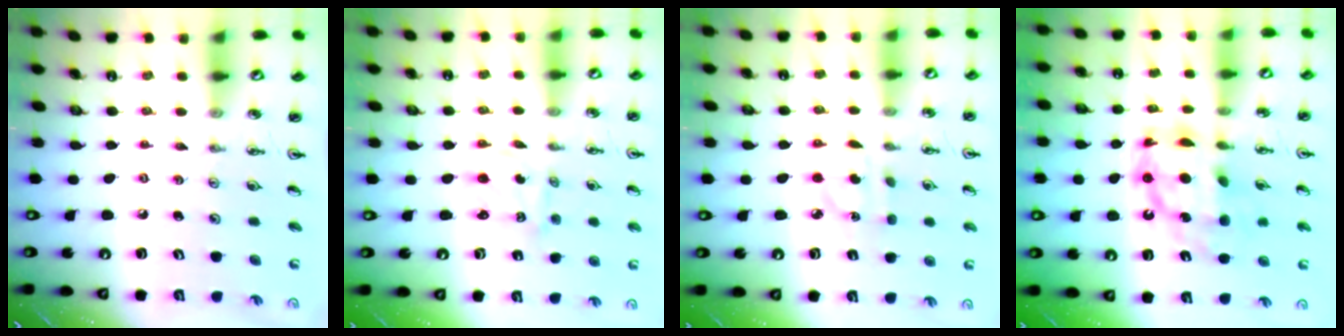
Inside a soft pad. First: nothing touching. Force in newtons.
{"total": 1.3, "press": 1.1, "slide": 0.8}
{"total": 3.8, "press": 3.7, "slide": 0.8}
{"total": 13.3, "press": 13.3, "slide": 1.3}